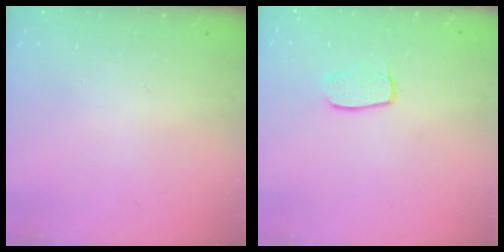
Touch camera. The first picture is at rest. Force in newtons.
{"total": 6.3, "press": 6.3, "slide": 0.2}